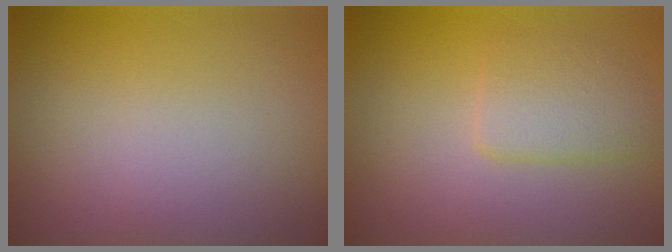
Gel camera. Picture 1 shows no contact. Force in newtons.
{"total": 2.4, "press": 2.3, "slide": 0.2}